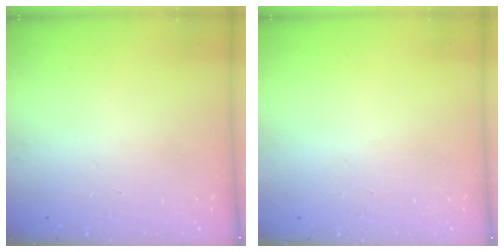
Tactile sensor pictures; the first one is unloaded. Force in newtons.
{"total": 0.0}